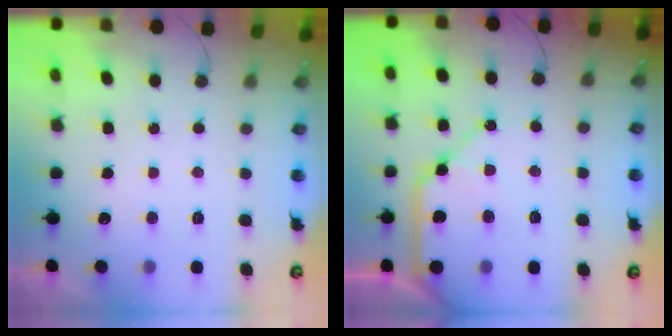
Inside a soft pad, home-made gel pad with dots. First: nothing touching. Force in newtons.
{"total": 11.6, "press": 11.5, "slide": 1.4}